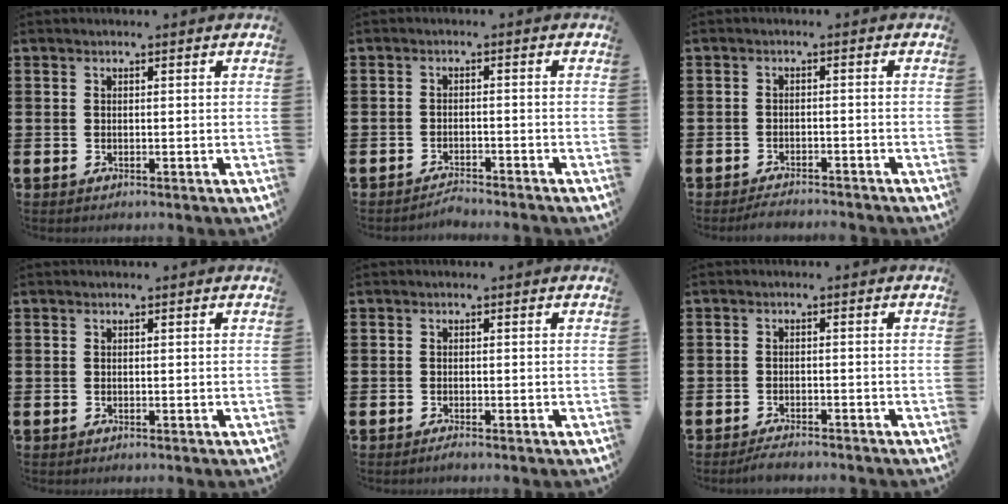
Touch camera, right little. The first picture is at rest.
{"total": 1.8, "force": [-1.8, -0.1, 0.1], "torque": [-0.005, 0.006, -0.037]}
{"total": 1.8, "force": [-1.8, 0.0, 0.2], "torque": [-0.008, 0.004, -0.036]}
{"total": 0.0}
{"total": 0.6, "force": [-0.4, 0.0, 0.4], "torque": [-0.007, -0.002, -0.008]}
{"total": 1.7, "force": [-1.7, 0.0, 0.4], "torque": [-0.010, 0.004, -0.033]}